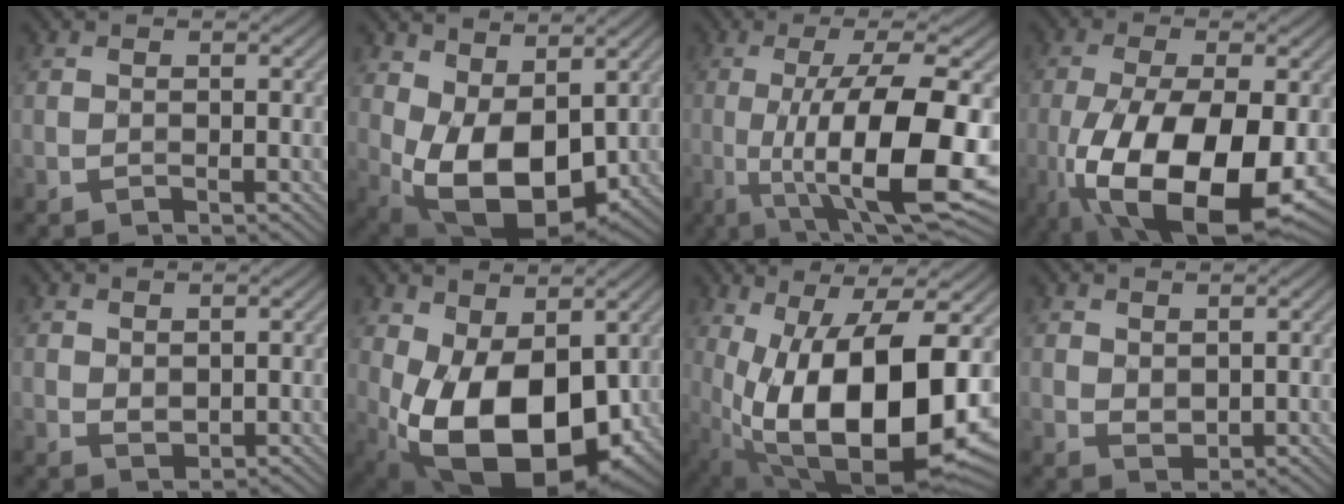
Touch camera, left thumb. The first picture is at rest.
{"total": 12.2, "force": [1.1, 6.9, 10.0], "torque": [-0.204, -0.021, 0.028]}
{"total": 15.9, "force": [-3.4, 3.7, 15.1], "torque": [-0.238, 0.004, -0.047]}
{"total": 16.5, "force": [-5.6, 7.0, 13.8], "torque": [-0.271, -0.033, -0.084]}
{"total": 1.0, "force": [0.6, 0.4, 0.7], "torque": [-0.019, -0.004, 0.017]}
{"total": 15.9, "force": [-1.9, 9.4, 12.7], "torque": [-0.232, -0.043, -0.015]}
{"total": 18.3, "force": [-2.2, 8.0, 16.3], "torque": [-0.267, -0.021, -0.026]}
{"total": 1.6, "force": [0.9, 0.8, 1.0], "torque": [-0.027, -0.003, 0.021]}